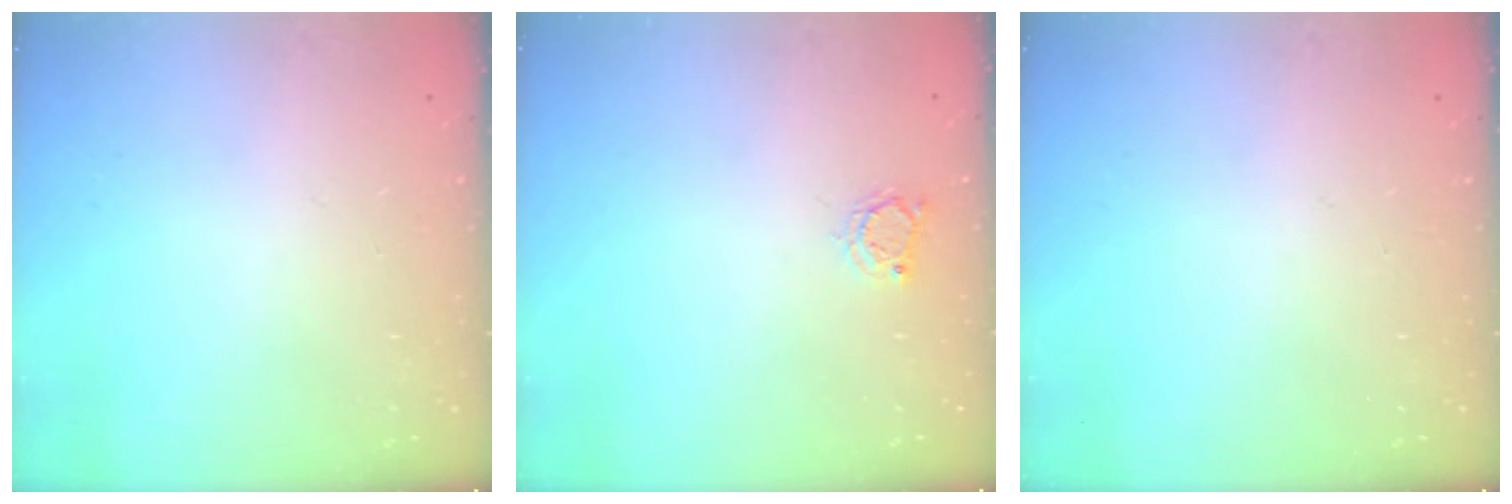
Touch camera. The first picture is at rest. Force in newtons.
{"total": 2.9, "press": 2.8, "slide": 0.4}
{"total": 0.0}